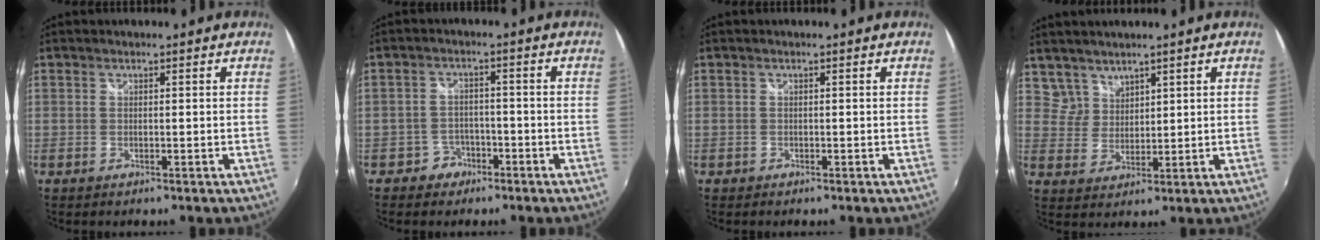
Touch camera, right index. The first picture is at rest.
{"total": 4.4, "force": [-2.7, 3.4, 0.2], "torque": [-0.012, 0.014, -0.045]}
{"total": 0.6, "force": [-0.4, 0.5, 0.0], "torque": [-0.001, -0.002, -0.007]}
{"total": 4.2, "force": [3.6, 2.3, -0.2], "torque": [0.013, 0.011, 0.074]}